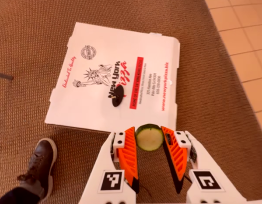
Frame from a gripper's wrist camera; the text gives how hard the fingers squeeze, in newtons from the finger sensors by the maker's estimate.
{"total": 8.2, "left": 7.9, "right": 8.5}